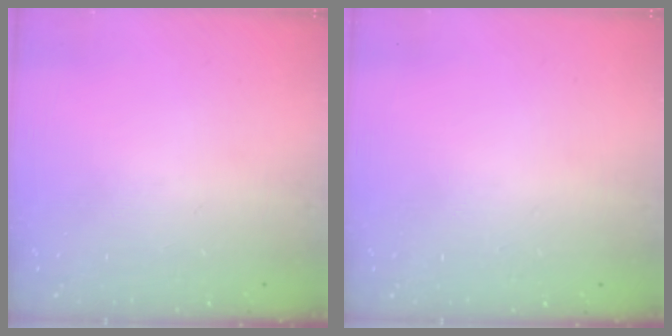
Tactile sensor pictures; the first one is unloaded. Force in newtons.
{"total": 2.6, "press": 2.6, "slide": 0.2}